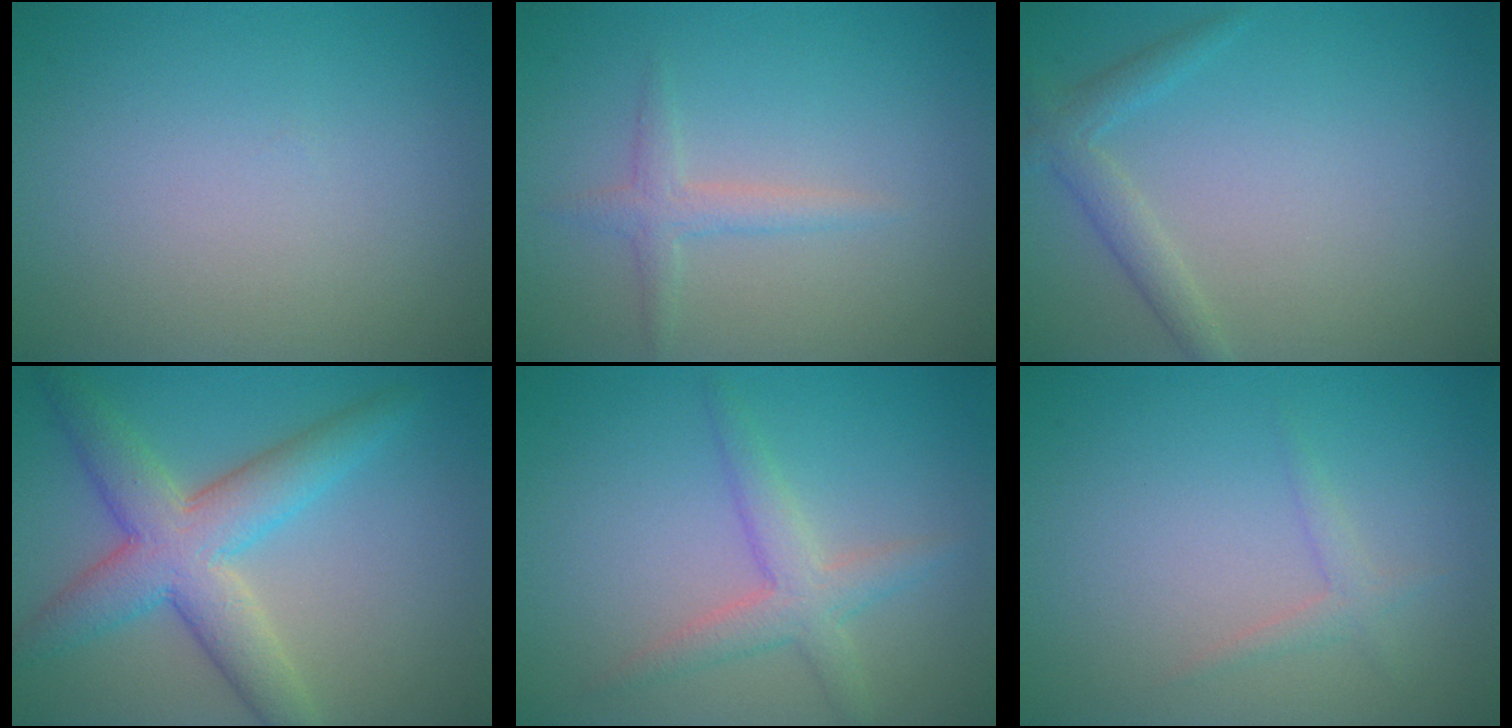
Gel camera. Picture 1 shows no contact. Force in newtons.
{"total": 1.7, "press": 1.7, "slide": 0.1}
{"total": 2.0, "press": 2.0, "slide": 0.1}
{"total": 6.8, "press": 6.8, "slide": 0.3}
{"total": 3.0, "press": 3.0, "slide": 0.2}
{"total": 1.2, "press": 1.1, "slide": 0.1}